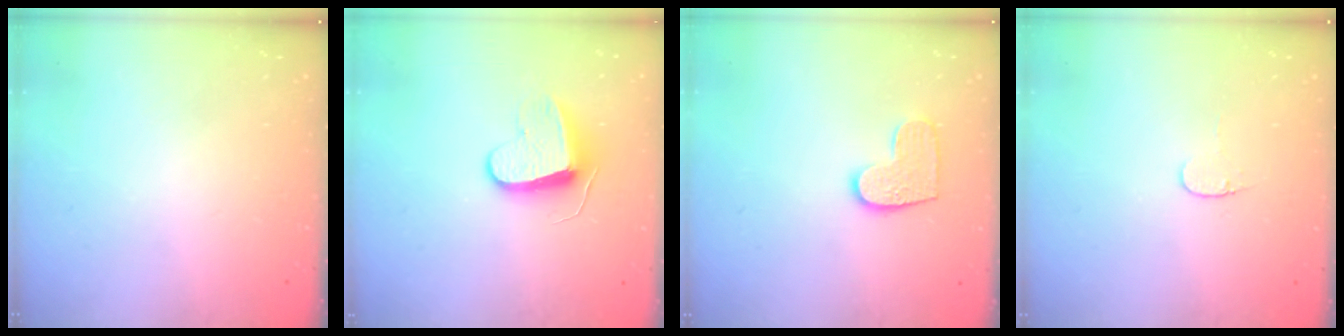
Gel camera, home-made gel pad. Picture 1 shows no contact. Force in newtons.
{"total": 9.1, "press": 9.1, "slide": 0.7}
{"total": 8.6, "press": 8.6, "slide": 0.3}
{"total": 3.4, "press": 3.4, "slide": 0.4}